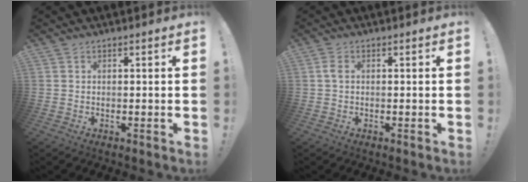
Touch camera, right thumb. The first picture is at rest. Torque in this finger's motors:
{"motor_torque": [0.32, 0.49, 0.42, -0.07, 0.10]}